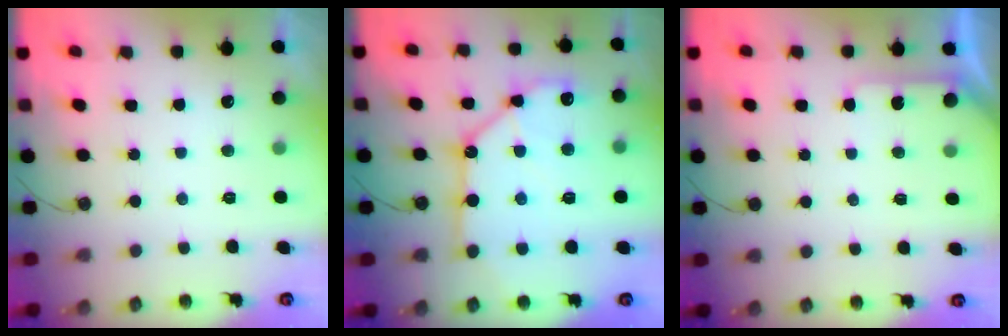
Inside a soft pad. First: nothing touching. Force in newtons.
{"total": 15.9, "press": 15.7, "slide": 2.3}
{"total": 4.9, "press": 4.9, "slide": 0.4}